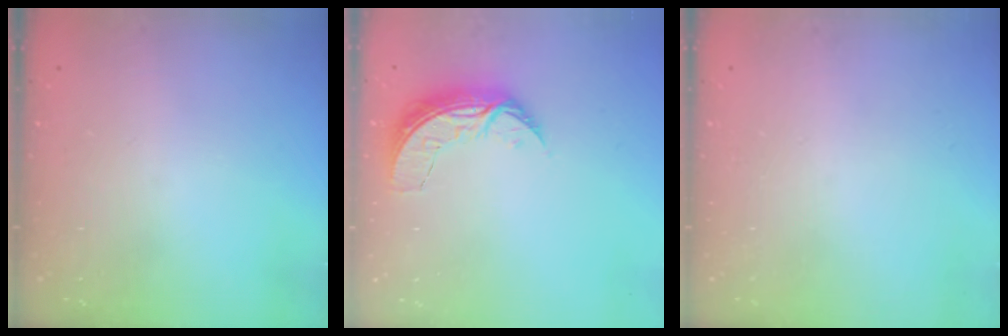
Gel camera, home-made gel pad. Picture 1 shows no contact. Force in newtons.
{"total": 7.3, "press": 7.3, "slide": 0.7}
{"total": 0.0}